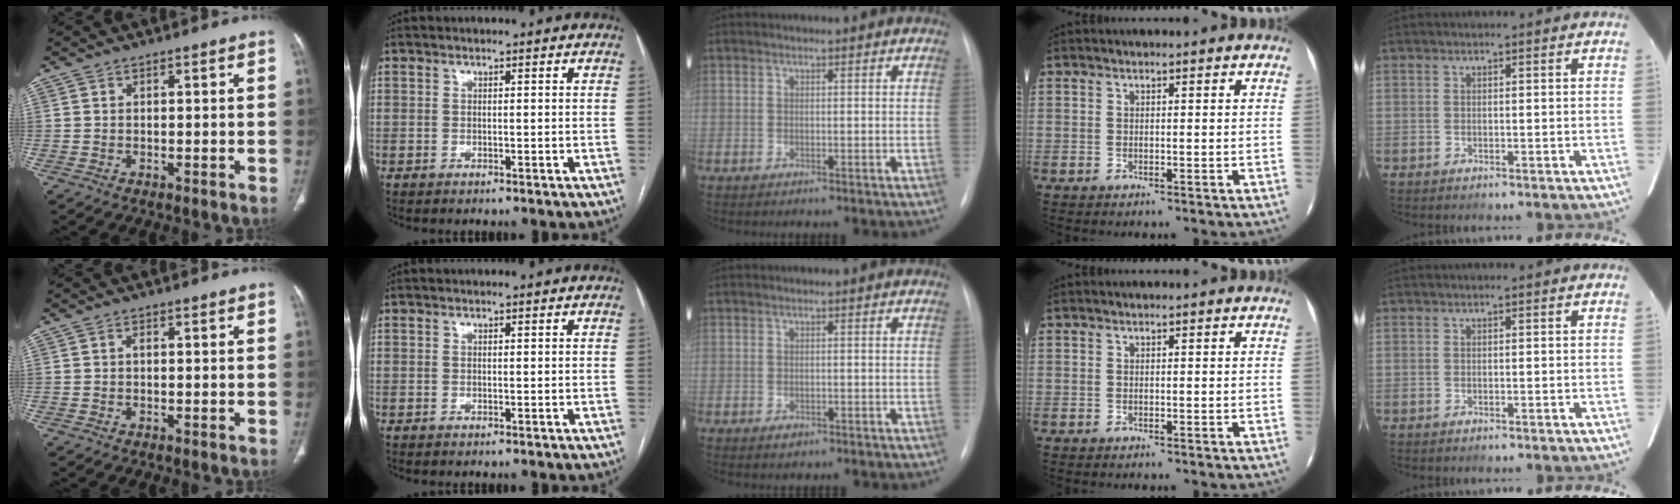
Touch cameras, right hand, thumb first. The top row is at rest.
{"thumb": {"total": 0.7, "force": [0.0, 0.4, 0.5], "torque": [-0.008, 0.002, -0.004]}, "middle": {"total": 1.2, "force": [-0.7, 0.7, 0.6], "torque": [-0.010, 0.001, -0.005]}}